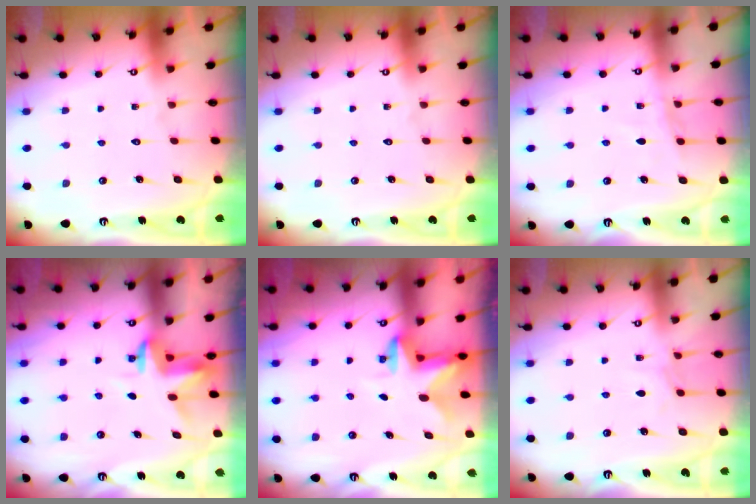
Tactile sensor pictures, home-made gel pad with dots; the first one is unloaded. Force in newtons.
{"total": 0.0}
{"total": 5.4, "press": 5.4, "slide": 0.6}
{"total": 3.5, "press": 3.5, "slide": 0.2}
{"total": 2.6, "press": 2.5, "slide": 0.5}
{"total": 4.3, "press": 4.3, "slide": 0.5}